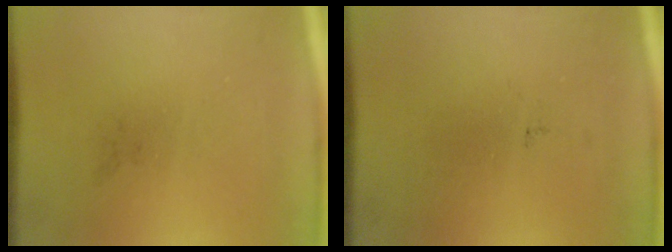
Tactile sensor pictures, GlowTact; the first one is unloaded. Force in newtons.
{"total": 0.0}